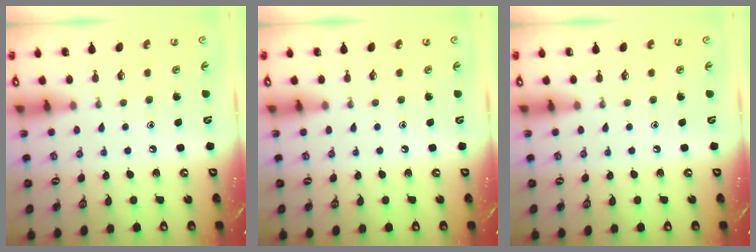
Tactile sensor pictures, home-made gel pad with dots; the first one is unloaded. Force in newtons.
{"total": 0.0}
{"total": 0.0}